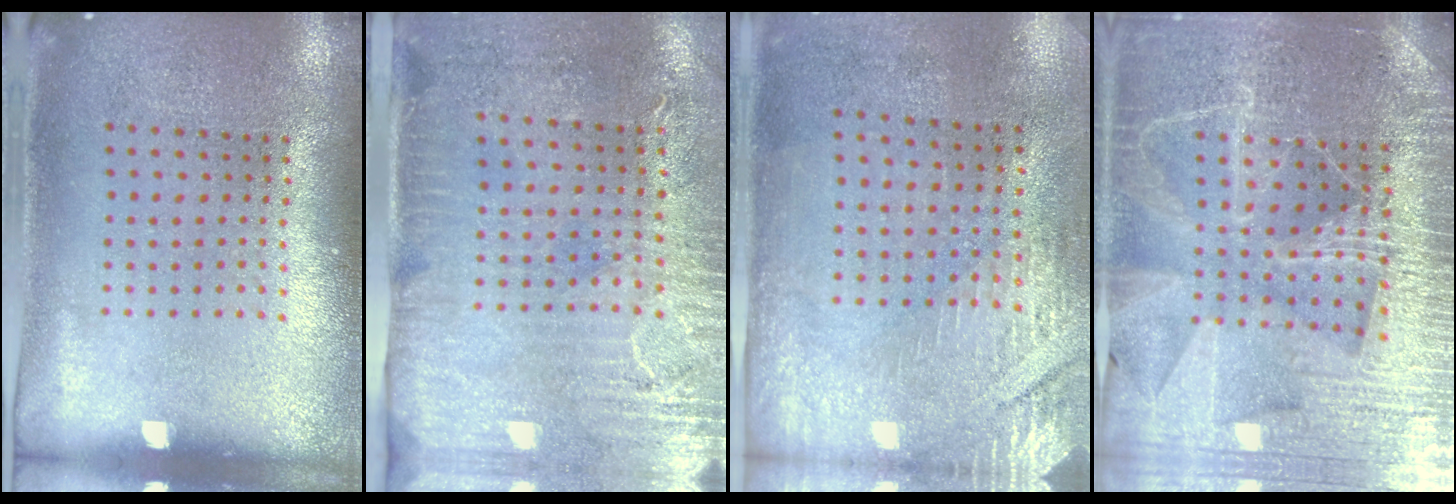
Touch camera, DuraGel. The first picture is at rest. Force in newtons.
{"total": 3.0, "press": 2.5, "slide": 1.7}
{"total": 2.9, "press": 2.5, "slide": 1.5}
{"total": 4.5, "press": 4.2, "slide": 1.8}